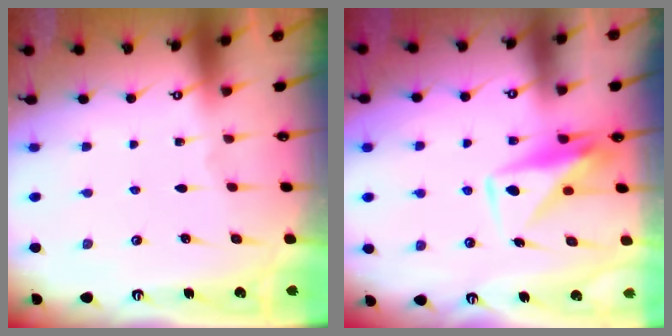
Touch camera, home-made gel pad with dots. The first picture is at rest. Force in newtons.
{"total": 9.1, "press": 9.1, "slide": 0.6}